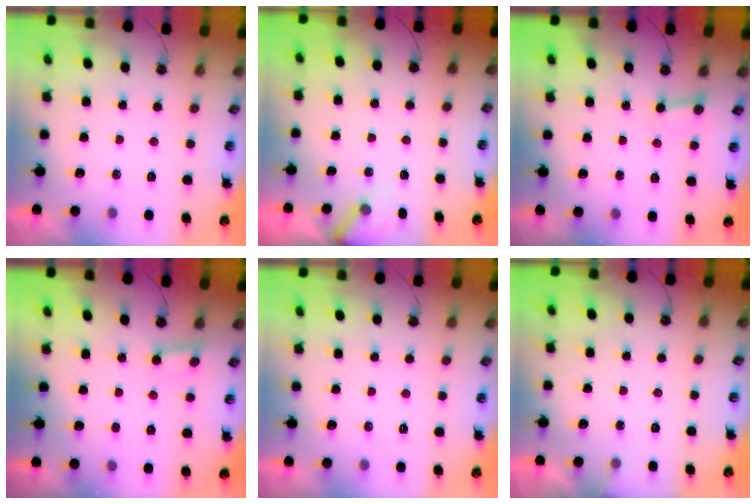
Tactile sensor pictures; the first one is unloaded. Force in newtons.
{"total": 2.7, "press": 2.7, "slide": 0.2}
{"total": 2.7, "press": 2.7, "slide": 0.3}
{"total": 4.3, "press": 4.3, "slide": 0.3}
{"total": 0.0}
{"total": 2.2, "press": 2.2, "slide": 0.1}